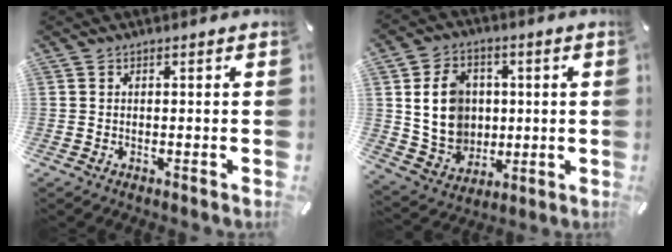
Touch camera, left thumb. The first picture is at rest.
{"total": 11.9, "force": [1.7, 10.5, 5.3], "torque": [-0.106, 0.005, 0.040]}